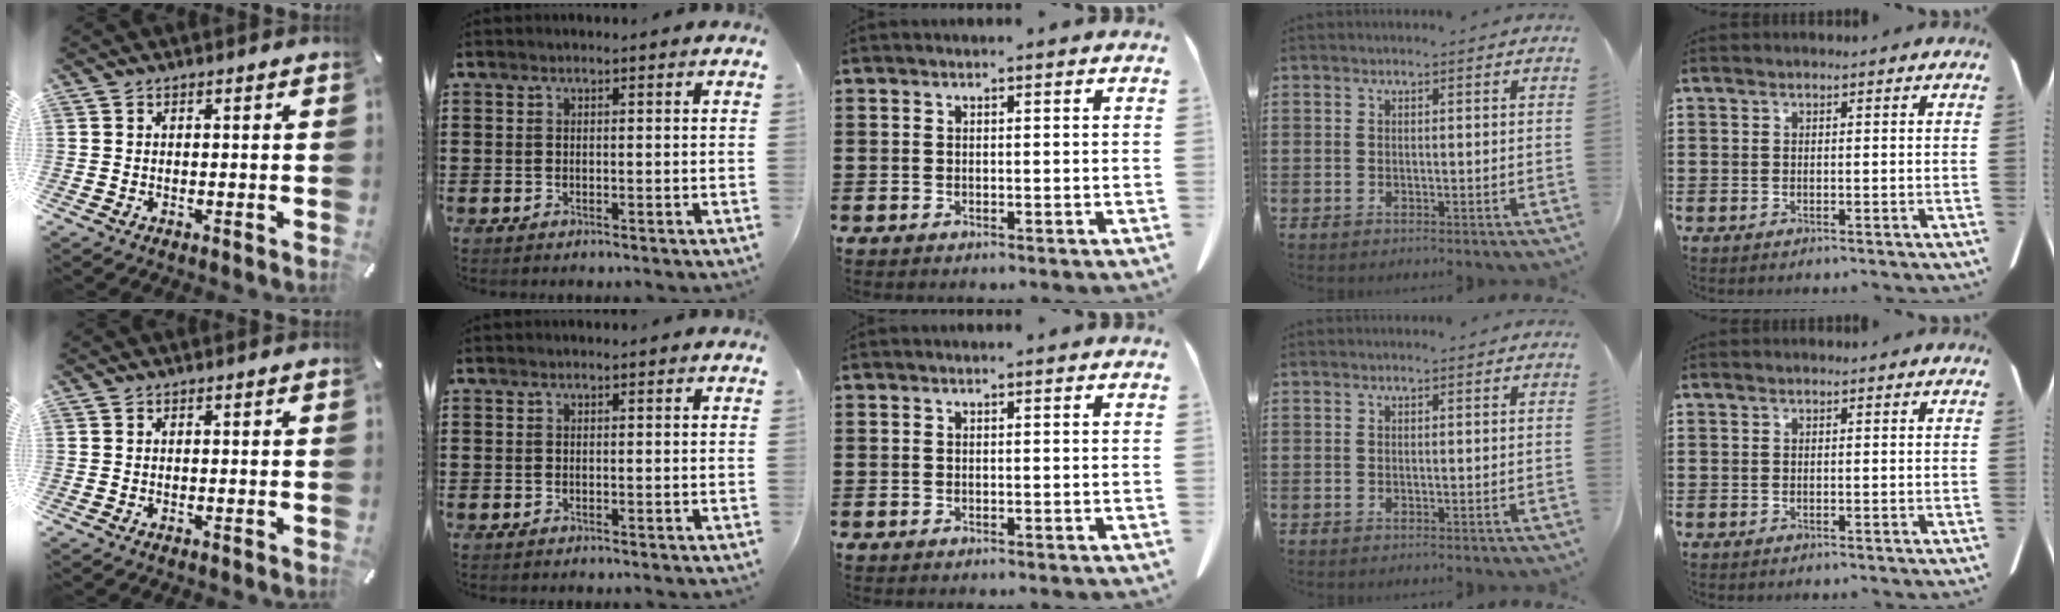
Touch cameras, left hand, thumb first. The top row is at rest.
{}